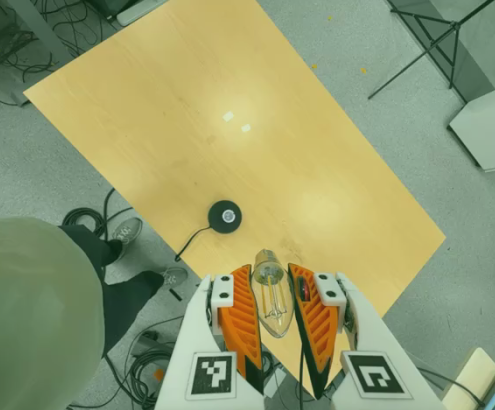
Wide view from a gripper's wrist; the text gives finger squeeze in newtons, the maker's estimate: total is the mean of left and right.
{"total": 20.1, "left": 22.2, "right": 17.9}